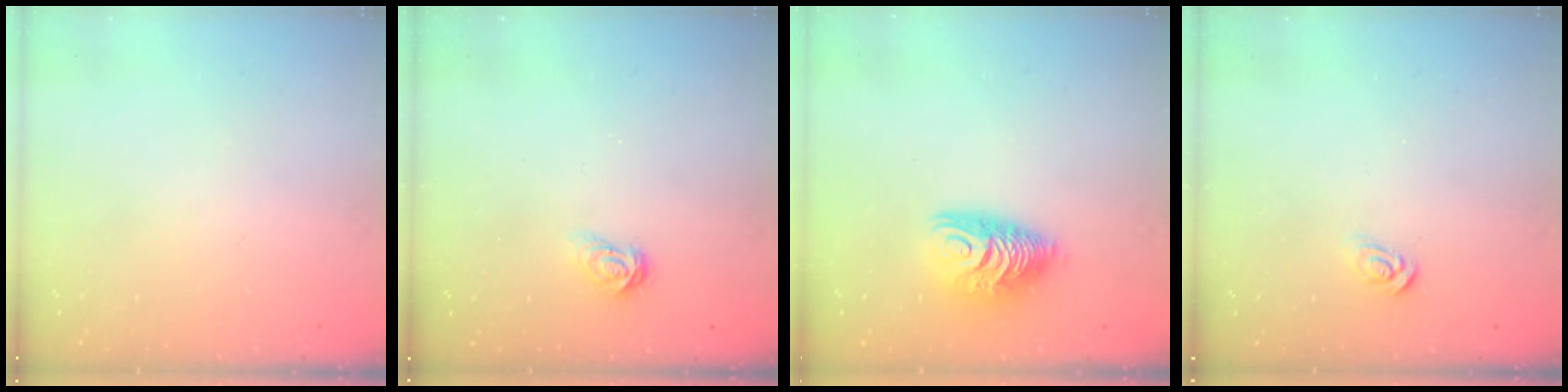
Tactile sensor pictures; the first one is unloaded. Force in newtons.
{"total": 3.4, "press": 3.4, "slide": 0.4}
{"total": 10.2, "press": 10.2, "slide": 0.7}
{"total": 3.7, "press": 3.7, "slide": 0.2}